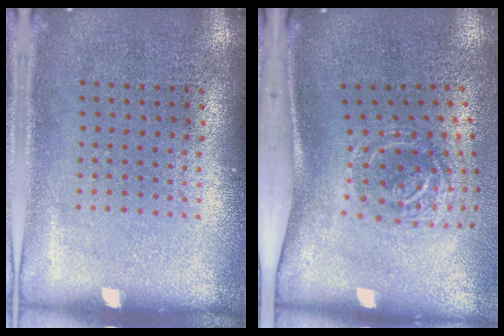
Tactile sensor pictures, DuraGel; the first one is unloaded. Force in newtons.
{"total": 2.0, "press": 1.2, "slide": 1.6}